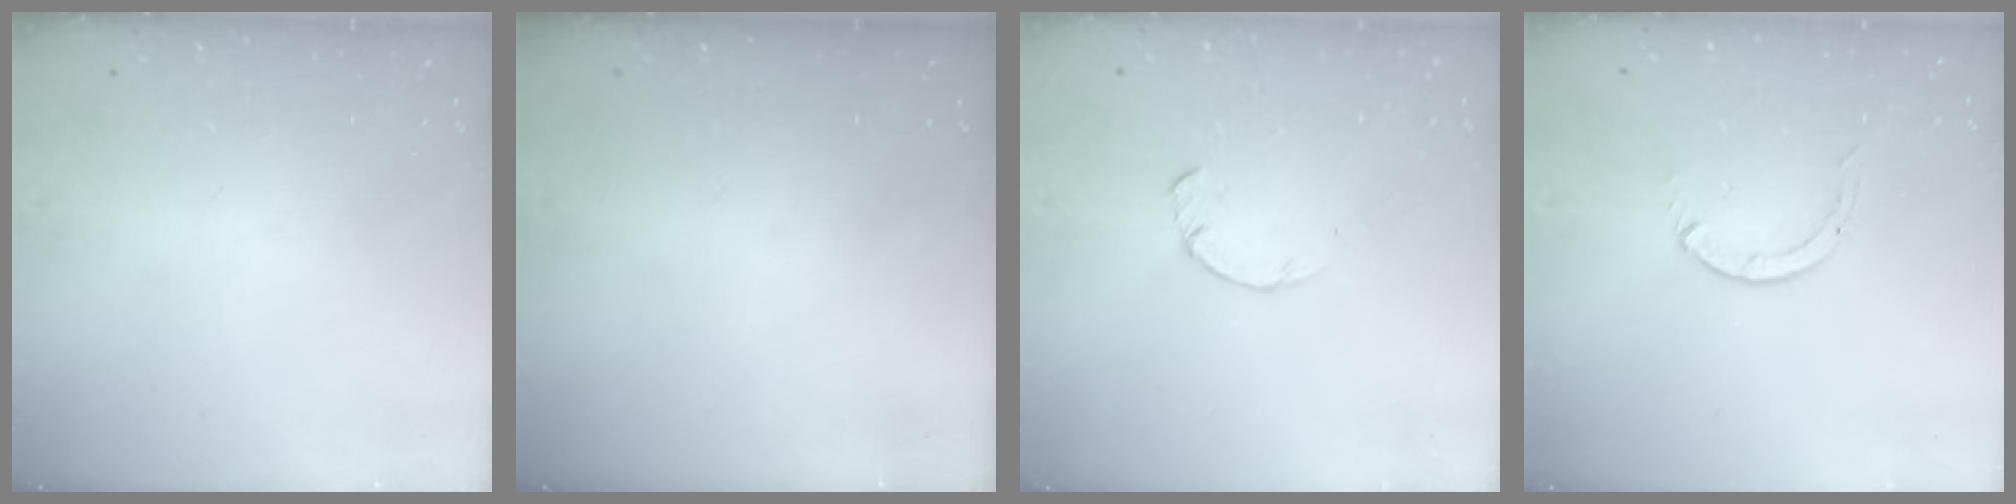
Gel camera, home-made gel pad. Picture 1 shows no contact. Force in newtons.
{"total": 0.0}
{"total": 2.2, "press": 2.2, "slide": 0.3}
{"total": 0.0}